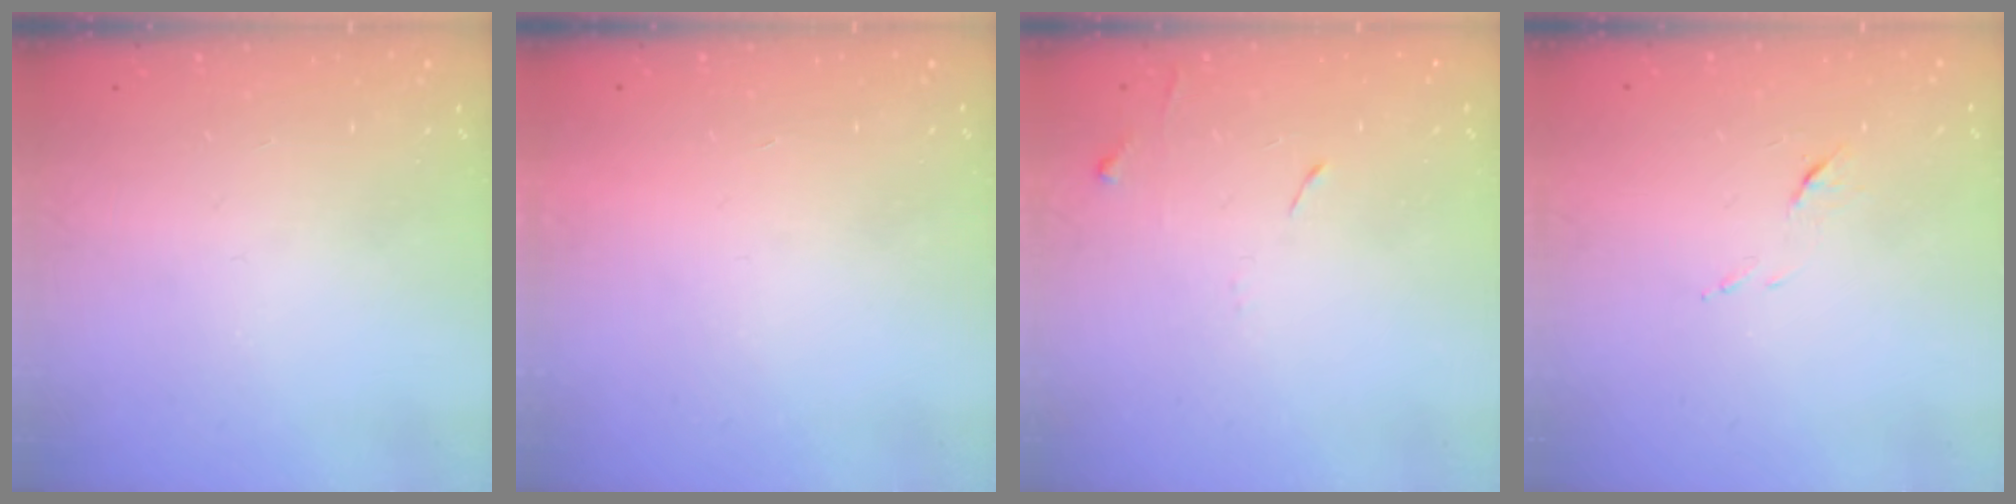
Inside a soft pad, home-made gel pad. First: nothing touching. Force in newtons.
{"total": 1.7, "press": 1.7, "slide": 0.1}
{"total": 5.4, "press": 5.4, "slide": 0.7}
{"total": 5.5, "press": 5.5, "slide": 0.5}